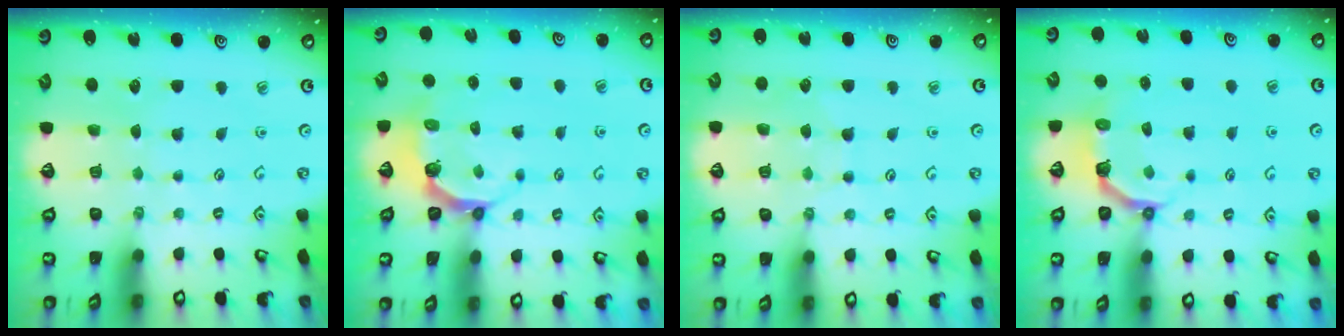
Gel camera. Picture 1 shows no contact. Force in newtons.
{"total": 5.4, "press": 4.4, "slide": 3.1}
{"total": 6.6, "press": 6.5, "slide": 0.6}
{"total": 4.5, "press": 2.7, "slide": 3.6}